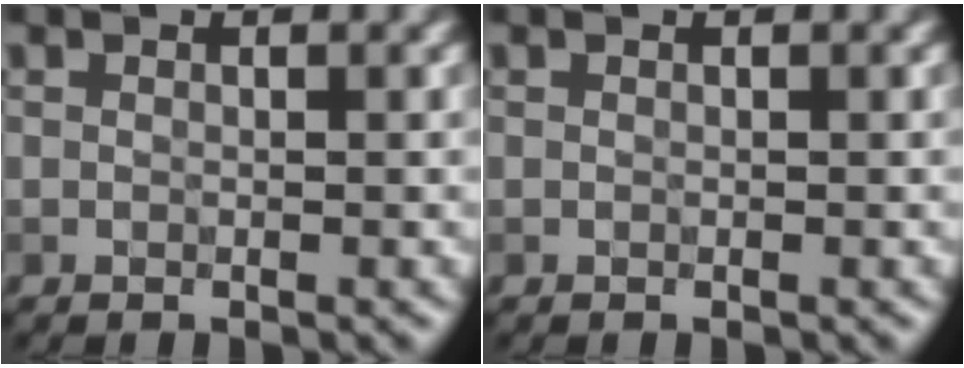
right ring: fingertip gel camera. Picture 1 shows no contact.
{"total": 0.0}